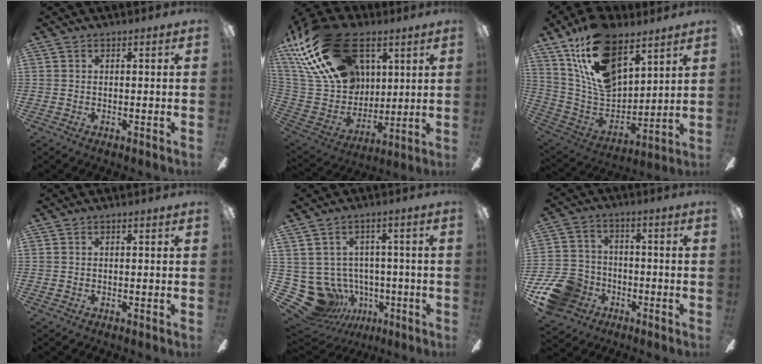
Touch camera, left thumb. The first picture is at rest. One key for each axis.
{"total": 28.9, "fx": 14.4, "fy": 18.2, "fz": 17.2, "tx": -0.342, "ty": -0.052, "tz": 0.271}
{"total": 20.1, "fx": 12.5, "fy": 10.3, "fz": 11.8, "tx": -0.239, "ty": -0.063, "tz": 0.229}
{"total": 0.0}
{"total": 10.5, "fx": -2.4, "fy": 9.4, "fz": 4.2, "tx": -0.127, "ty": -0.001, "tz": -0.029}
{"total": 12.8, "fx": -6.3, "fy": 10.0, "fz": 4.9, "tx": -0.115, "ty": 0.051, "tz": -0.108}